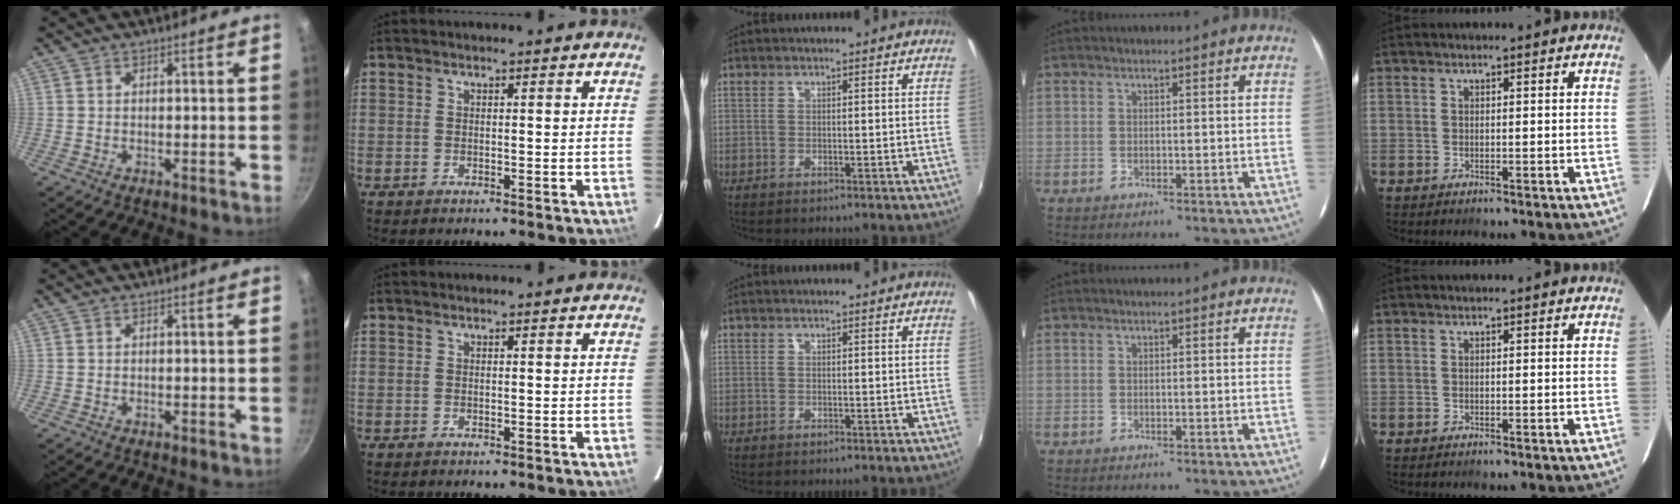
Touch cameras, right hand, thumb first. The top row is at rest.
{}